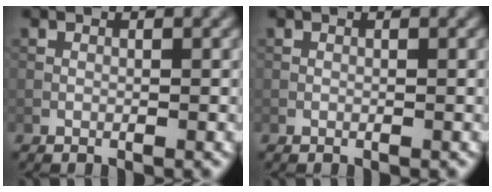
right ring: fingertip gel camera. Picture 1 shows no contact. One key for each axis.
{"total": 0.0}